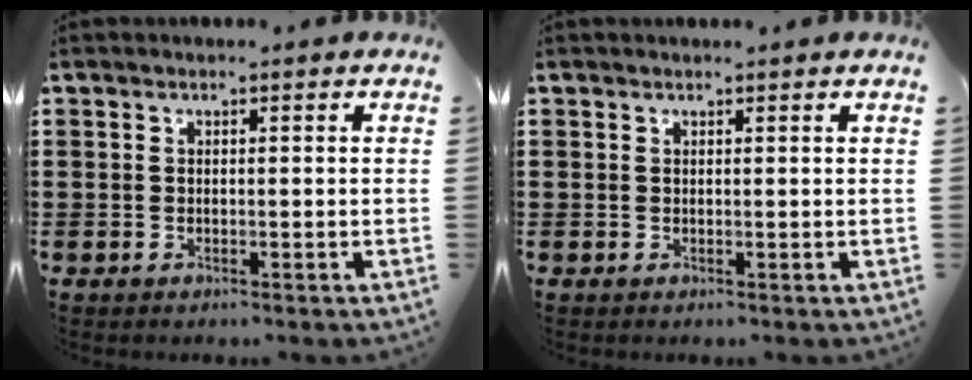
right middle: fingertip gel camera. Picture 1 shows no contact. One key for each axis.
{"total": 0.0}